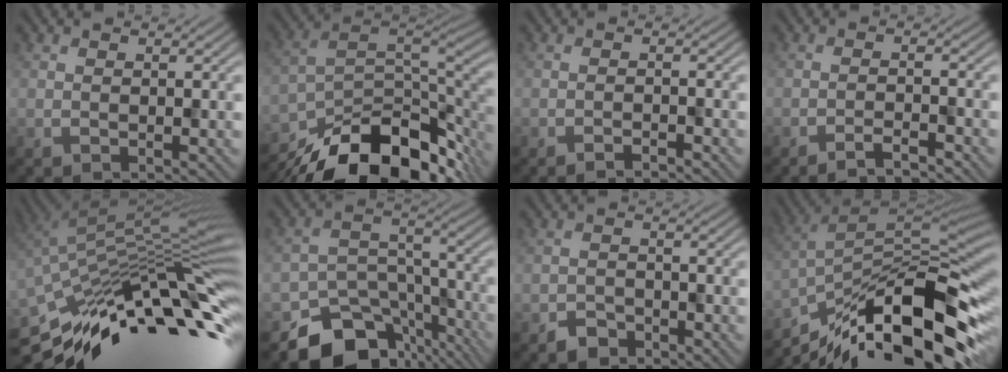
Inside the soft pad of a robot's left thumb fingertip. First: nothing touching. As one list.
[{"total": 17.6, "force": [-12.6, 7.6, 9.7], "torque": [-0.195, -0.041, -0.191]}, {"total": 1.4, "force": [-1.3, 0.0, 0.5], "torque": [-0.006, 0.004, -0.026]}, {"total": 2.7, "force": [-2.4, 0.1, 1.2], "torque": [-0.017, 0.007, -0.049]}, {"total": 15.3, "force": [-6.8, 4.5, 12.9], "torque": [-0.246, 0.008, -0.132]}, {"total": 11.9, "force": [-8.7, 6.7, 4.6], "torque": [-0.075, -0.018, -0.142]}, {"total": 2.3, "force": [-1.8, 1.2, 0.4], "torque": [-0.004, 0.003, -0.041]}, {"total": 15.6, "force": [-9.6, 4.7, 11.4], "torque": [-0.229, 0.001, -0.170]}]